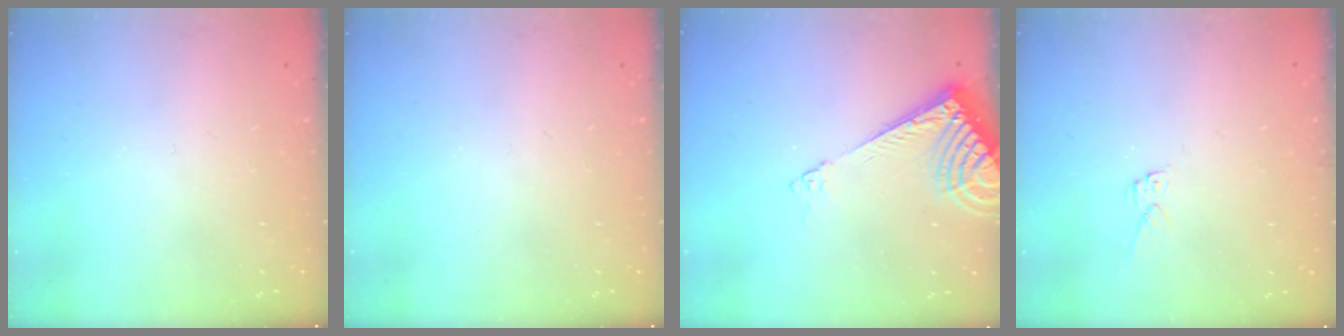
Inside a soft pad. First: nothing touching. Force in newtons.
{"total": 0.0}
{"total": 8.4, "press": 8.3, "slide": 0.9}
{"total": 4.4, "press": 4.4, "slide": 0.1}